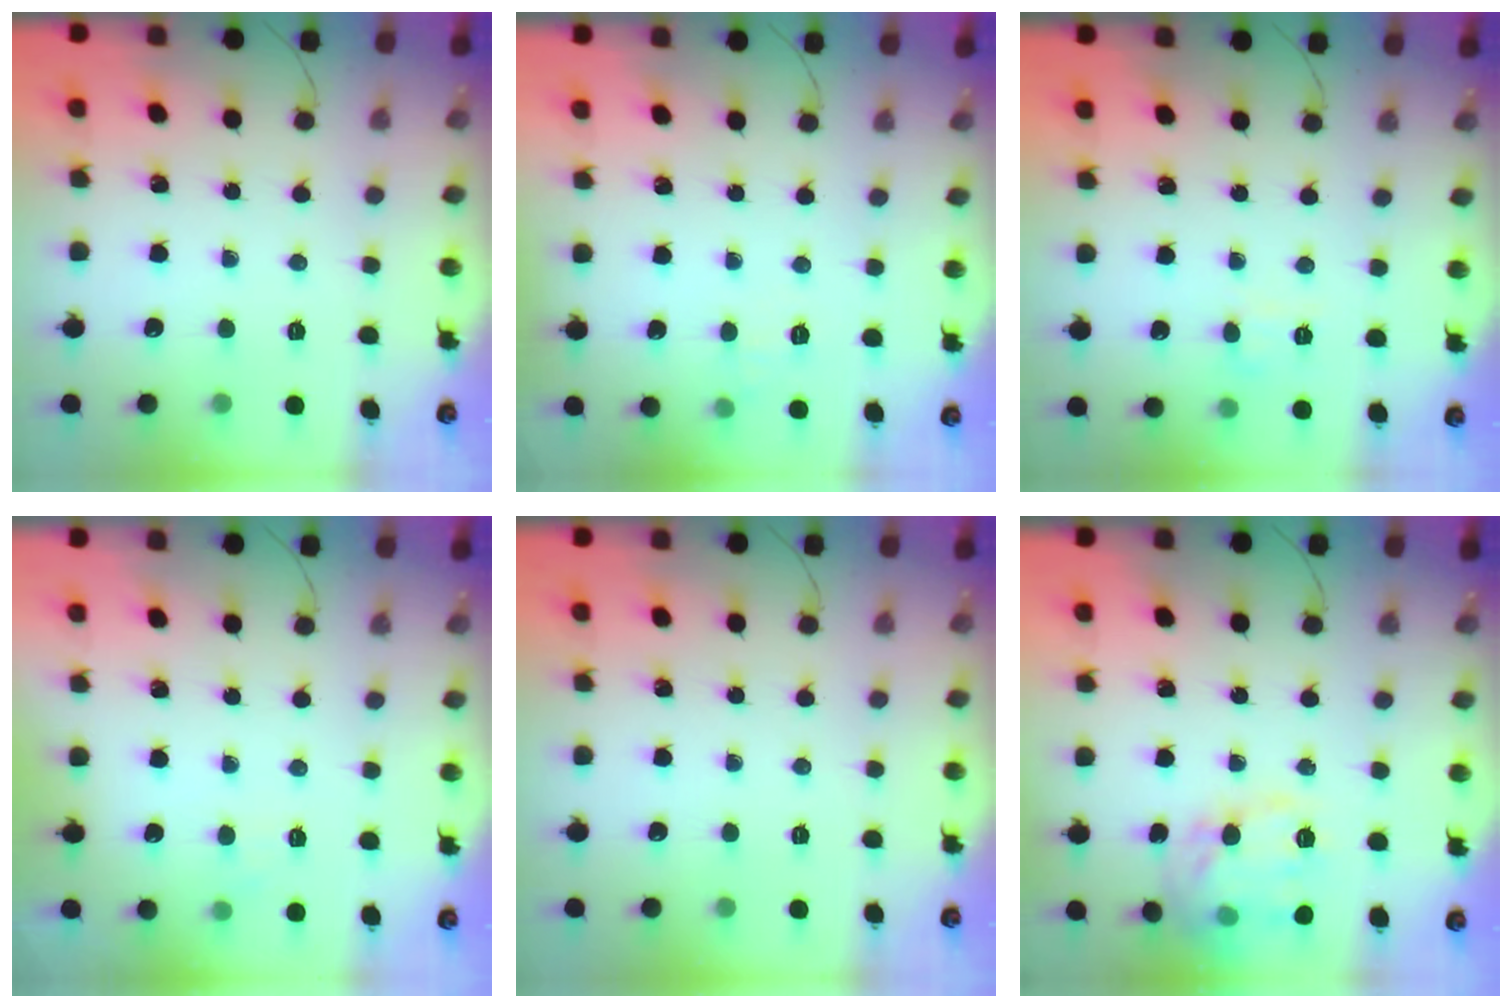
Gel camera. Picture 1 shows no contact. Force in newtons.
{"total": 5.3, "press": 5.1, "slide": 1.5}
{"total": 6.0, "press": 5.7, "slide": 1.9}
{"total": 3.7, "press": 3.6, "slide": 1.1}
{"total": 0.0}
{"total": 15.1, "press": 15.1, "slide": 0.7}